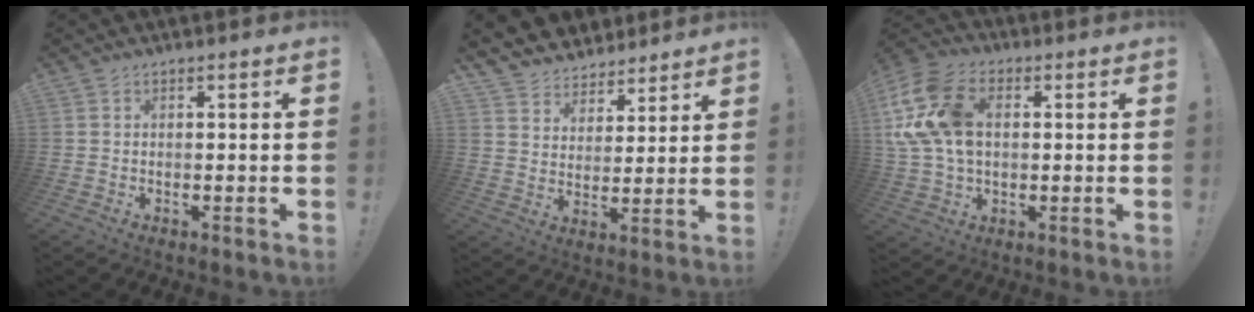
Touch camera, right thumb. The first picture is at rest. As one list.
[{"total": 7.0, "force": [5.1, 4.9, 0.5], "torque": [-0.005, -0.049, 0.102]}, {"total": 17.6, "force": [3.5, 12.1, 12.2], "torque": [-0.243, 0.002, 0.067]}]